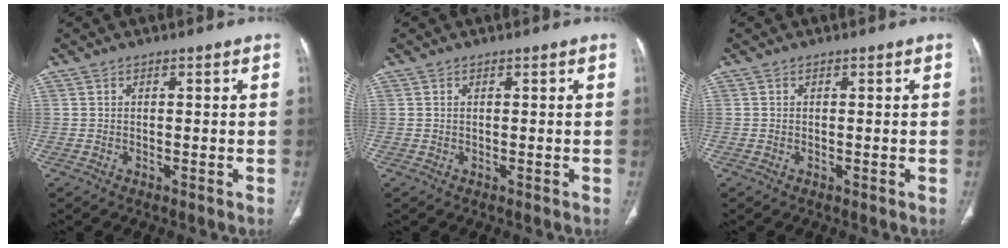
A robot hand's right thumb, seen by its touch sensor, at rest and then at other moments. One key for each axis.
{"total": 0.0}
{"total": 0.0}